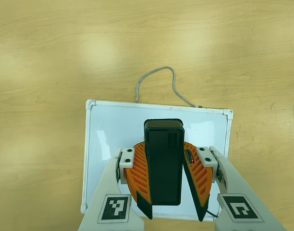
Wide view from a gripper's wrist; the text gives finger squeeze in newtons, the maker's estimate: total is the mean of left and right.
{"total": 10.5, "left": 9.7, "right": 11.2}